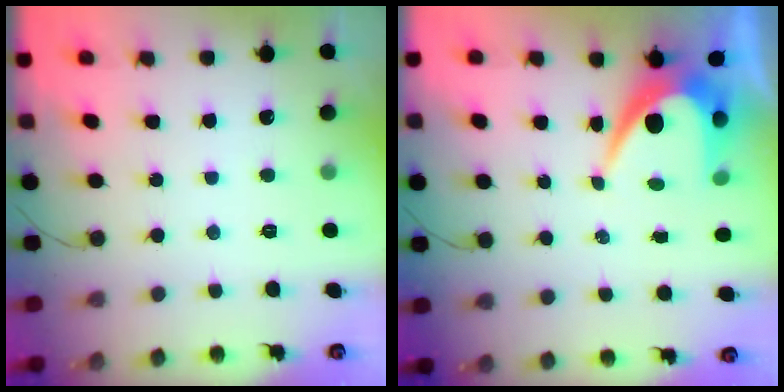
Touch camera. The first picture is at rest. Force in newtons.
{"total": 8.0, "press": 7.9, "slide": 0.7}